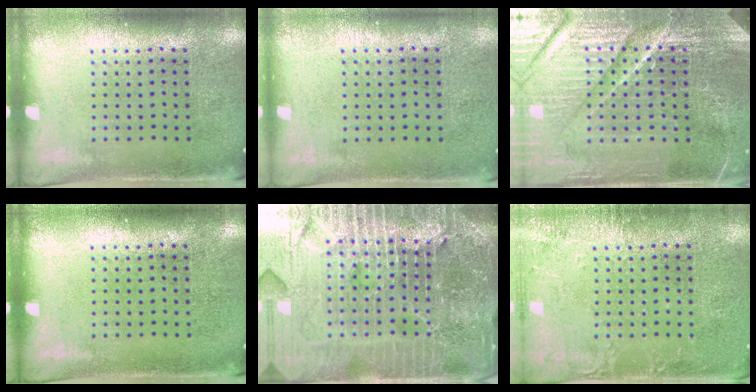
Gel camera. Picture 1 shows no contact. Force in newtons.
{"total": 0.0}
{"total": 5.6, "press": 5.2, "slide": 2.2}
{"total": 0.0}
{"total": 7.1, "press": 6.2, "slide": 3.6}
{"total": 2.5, "press": 2.5, "slide": 0.3}